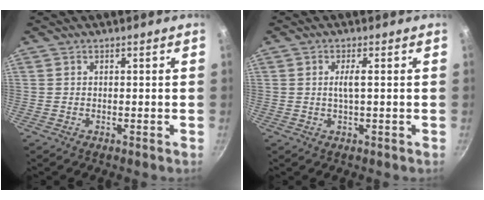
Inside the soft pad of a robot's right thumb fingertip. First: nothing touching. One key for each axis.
{"total": 2.5, "fx": 0.2, "fy": 0.3, "fz": 2.5, "tx": -0.057, "ty": 0.002, "tz": 0.005}